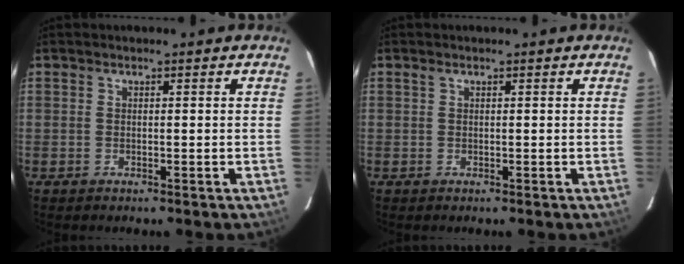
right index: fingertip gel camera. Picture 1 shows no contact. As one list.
[{"total": 0.0}]